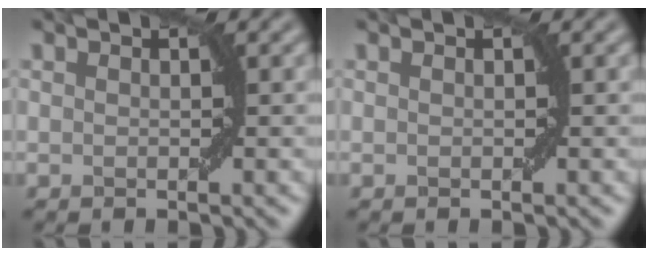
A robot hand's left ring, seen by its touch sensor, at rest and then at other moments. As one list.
[{"total": 0.0}]